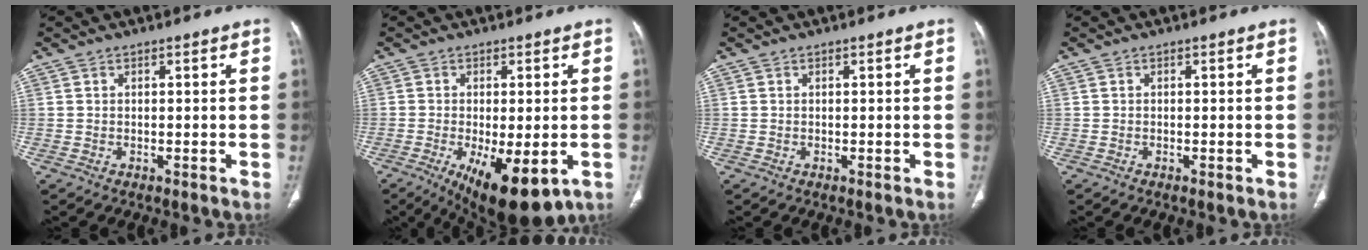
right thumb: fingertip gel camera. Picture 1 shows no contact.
{"total": 13.2, "force": [-5.1, 5.1, 11.1], "torque": [-0.163, -0.015, -0.064]}
{"total": 0.0}
{"total": 0.0}